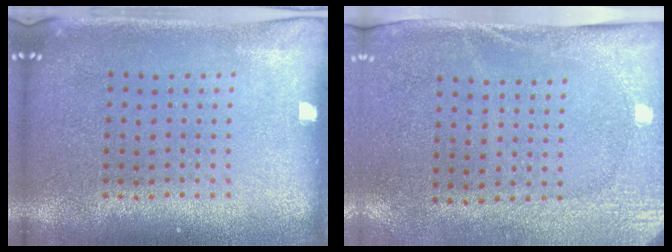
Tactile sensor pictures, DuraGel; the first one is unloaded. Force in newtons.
{"total": 2.7, "press": 2.2, "slide": 1.5}